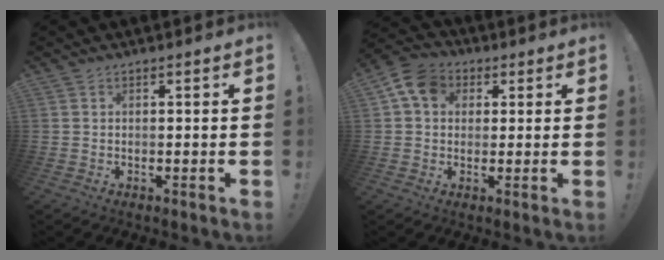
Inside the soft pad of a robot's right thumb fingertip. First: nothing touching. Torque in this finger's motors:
{"motor_torque": [1.16, 1.22, 0.87, 0.20, 0.04]}